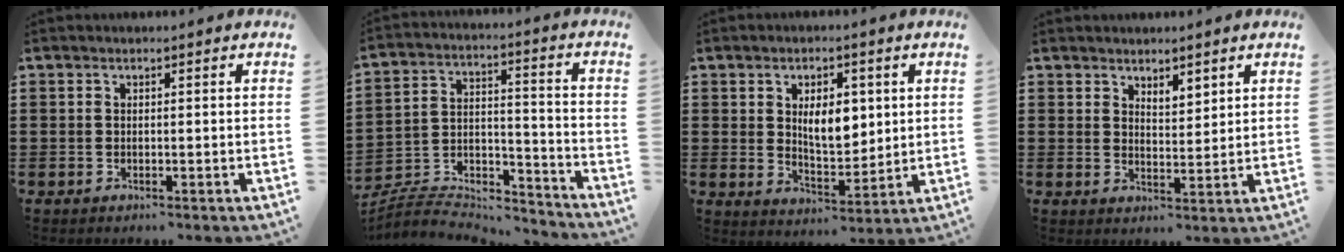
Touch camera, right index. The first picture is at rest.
{"total": 5.8, "force": [-5.3, 1.9, 1.1], "torque": [-0.031, 0.001, -0.108]}
{"total": 6.9, "force": [1.8, 3.6, 5.6], "torque": [-0.095, 0.004, 0.024]}
{"total": 2.6, "force": [2.5, 0.8, -0.1], "torque": [-0.005, 0.001, 0.049]}